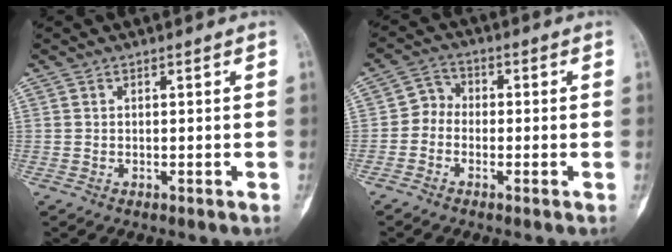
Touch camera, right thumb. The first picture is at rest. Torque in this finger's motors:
{"motor_torque": [-0.30, -0.30, 0.27, -0.07, -0.09]}